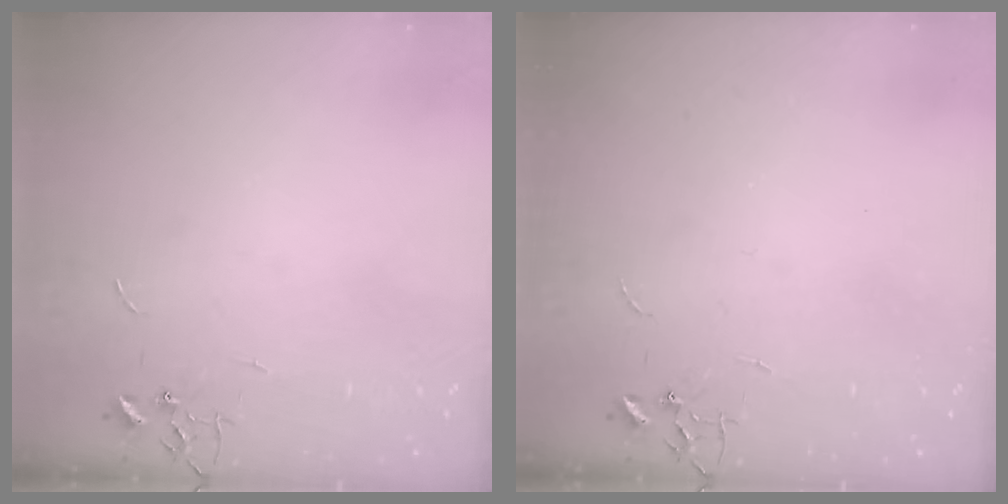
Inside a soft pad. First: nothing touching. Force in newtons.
{"total": 0.0}